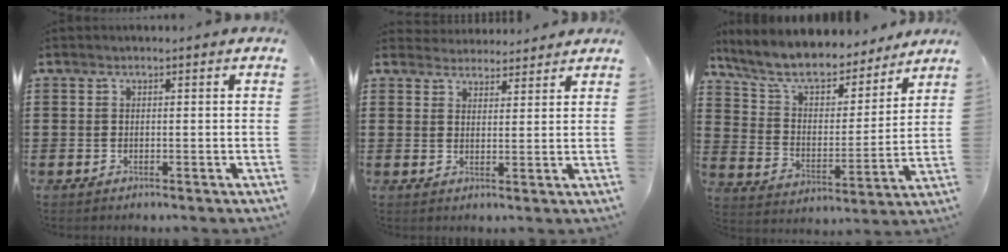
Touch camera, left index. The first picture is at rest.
{"total": 2.7, "force": [2.6, 0.5, -0.6], "torque": [0.004, -0.008, 0.050]}
{"total": 8.9, "force": [8.0, 2.3, 3.1], "torque": [-0.099, -0.051, 0.138]}